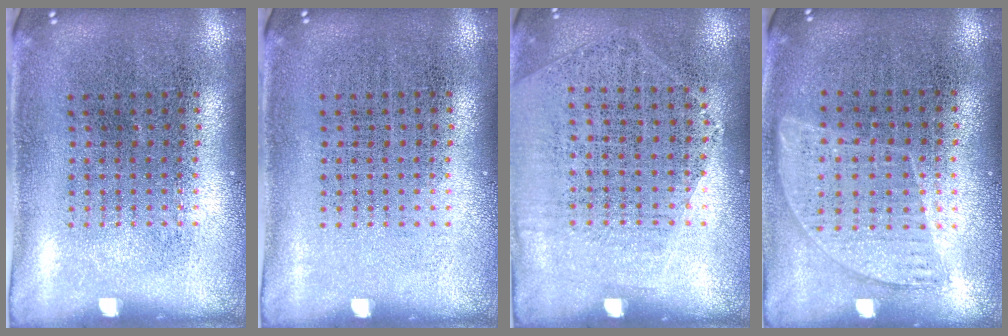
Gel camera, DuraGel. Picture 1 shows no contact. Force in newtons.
{"total": 0.0}
{"total": 1.2, "press": 1.0, "slide": 0.7}
{"total": 0.9, "press": 0.7, "slide": 0.5}